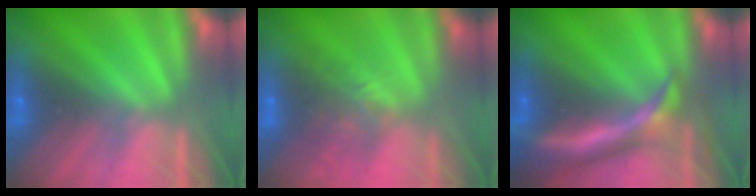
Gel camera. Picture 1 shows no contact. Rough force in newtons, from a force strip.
{"total": 4.5}
{"total": 6.9}